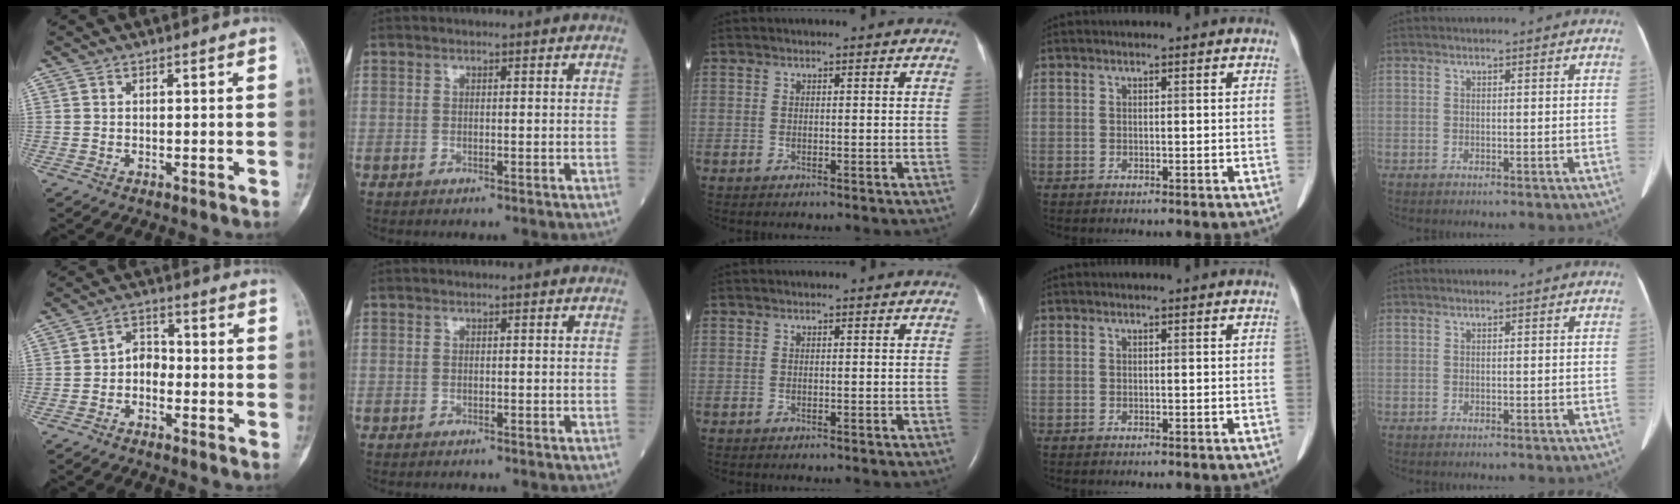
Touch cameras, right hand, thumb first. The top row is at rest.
{"thumb": {"total": 4.1, "force": [-1.4, 3.0, 2.4], "torque": [-0.021, 0.024, -0.039]}, "index": {"total": 0.6, "force": [-0.6, 0.1, 0.2], "torque": [-0.007, -0.001, -0.012]}}